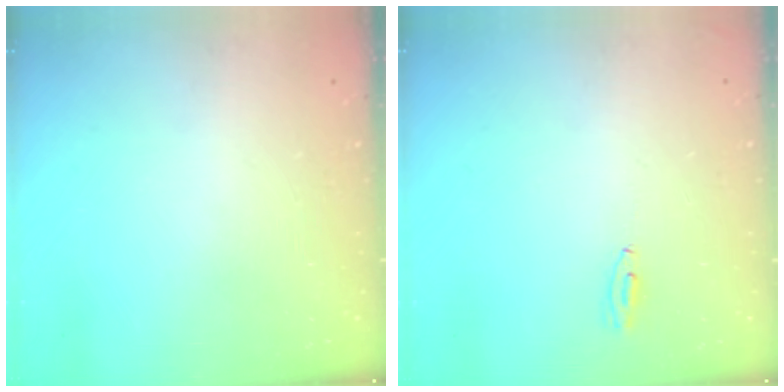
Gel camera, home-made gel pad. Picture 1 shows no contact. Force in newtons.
{"total": 3.3, "press": 3.0, "slide": 1.5}